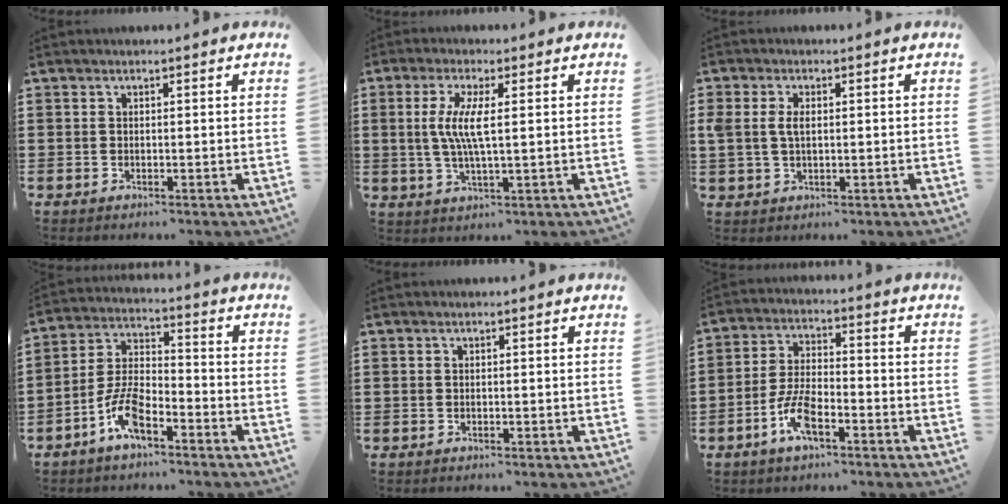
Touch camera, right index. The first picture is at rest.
{"total": 6.0, "force": [0.6, 1.0, 5.9], "torque": [-0.126, -0.009, 0.004]}
{"total": 3.2, "force": [0.4, 1.8, 2.6], "torque": [-0.062, 0.006, 0.004]}
{"total": 7.3, "force": [-4.5, 2.6, 5.1], "torque": [-0.126, -0.001, -0.091]}
{"total": 0.0}
{"total": 6.8, "force": [-3.6, 2.5, 5.2], "torque": [-0.126, -0.002, -0.073]}